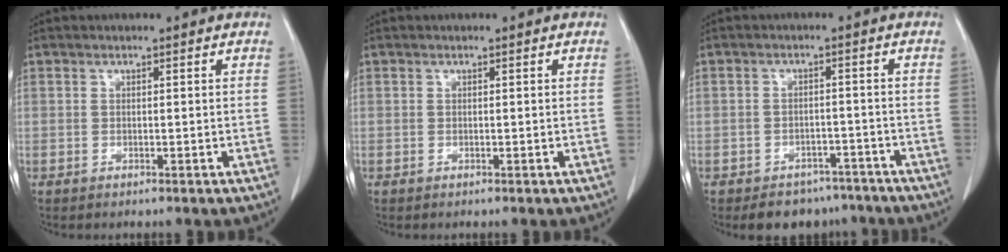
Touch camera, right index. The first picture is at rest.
{"total": 0.0}
{"total": 6.8, "force": [-5.5, 4.0, 0.8], "torque": [0.010, 0.011, -0.073]}